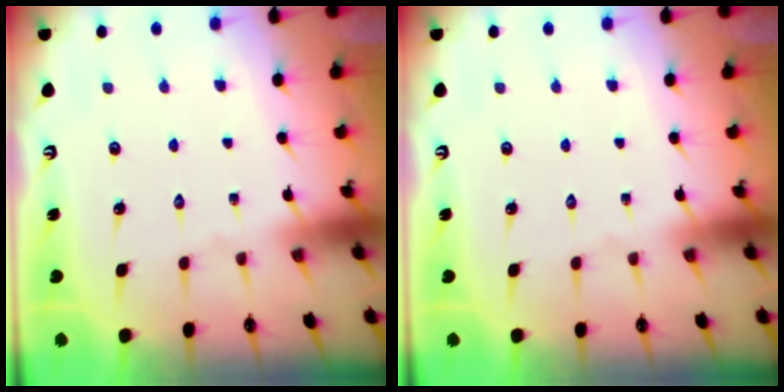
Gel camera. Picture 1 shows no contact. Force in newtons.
{"total": 0.0}